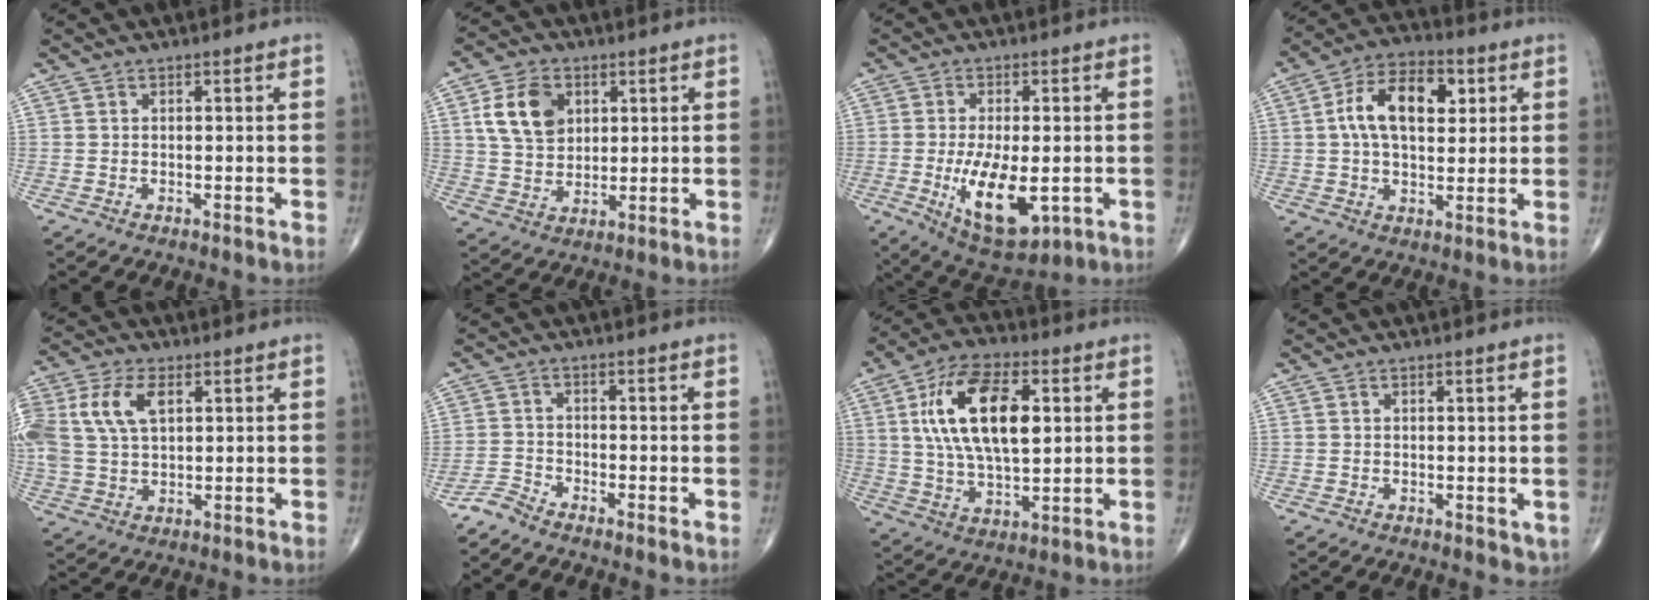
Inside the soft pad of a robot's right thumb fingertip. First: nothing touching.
{"total": 10.0, "force": [3.3, 7.2, 6.2], "torque": [-0.095, -0.008, 0.064]}
{"total": 12.9, "force": [-3.0, 5.8, 11.1], "torque": [-0.177, -0.015, -0.034]}
{"total": 13.3, "force": [3.1, 7.7, 10.4], "torque": [-0.162, 0.011, 0.045]}
{"total": 12.9, "force": [3.7, 7.7, 9.6], "torque": [-0.224, 0.007, 0.072]}
{"total": 2.6, "force": [-2.6, 0.1, 0.3], "torque": [-0.008, -0.006, -0.062]}
{"total": 17.9, "force": [4.0, 8.8, 15.1], "torque": [-0.265, -0.001, 0.070]}
{"total": 1.6, "force": [0.4, 1.0, 1.2], "torque": [-0.011, -0.006, 0.009]}